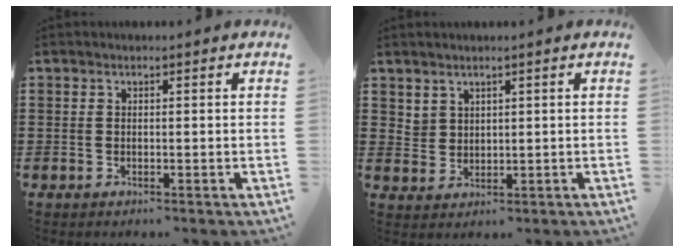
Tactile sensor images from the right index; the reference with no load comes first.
{"total": 2.4, "force": [1.8, 1.6, 0.3], "torque": [-0.013, 0.005, 0.036]}